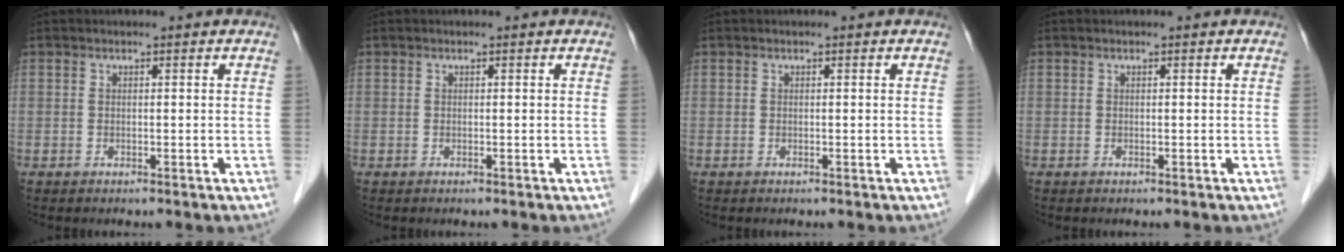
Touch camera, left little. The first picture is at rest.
{"total": 0.0}
{"total": 0.0}
{"total": 0.0}